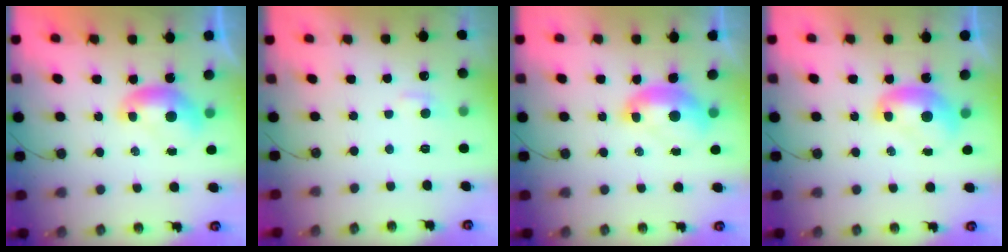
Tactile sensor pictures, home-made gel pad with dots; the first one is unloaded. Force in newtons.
{"total": 1.8, "press": 1.7, "slide": 0.5}
{"total": 2.3, "press": 2.3, "slide": 0.6}
{"total": 1.9, "press": 1.9, "slide": 0.2}